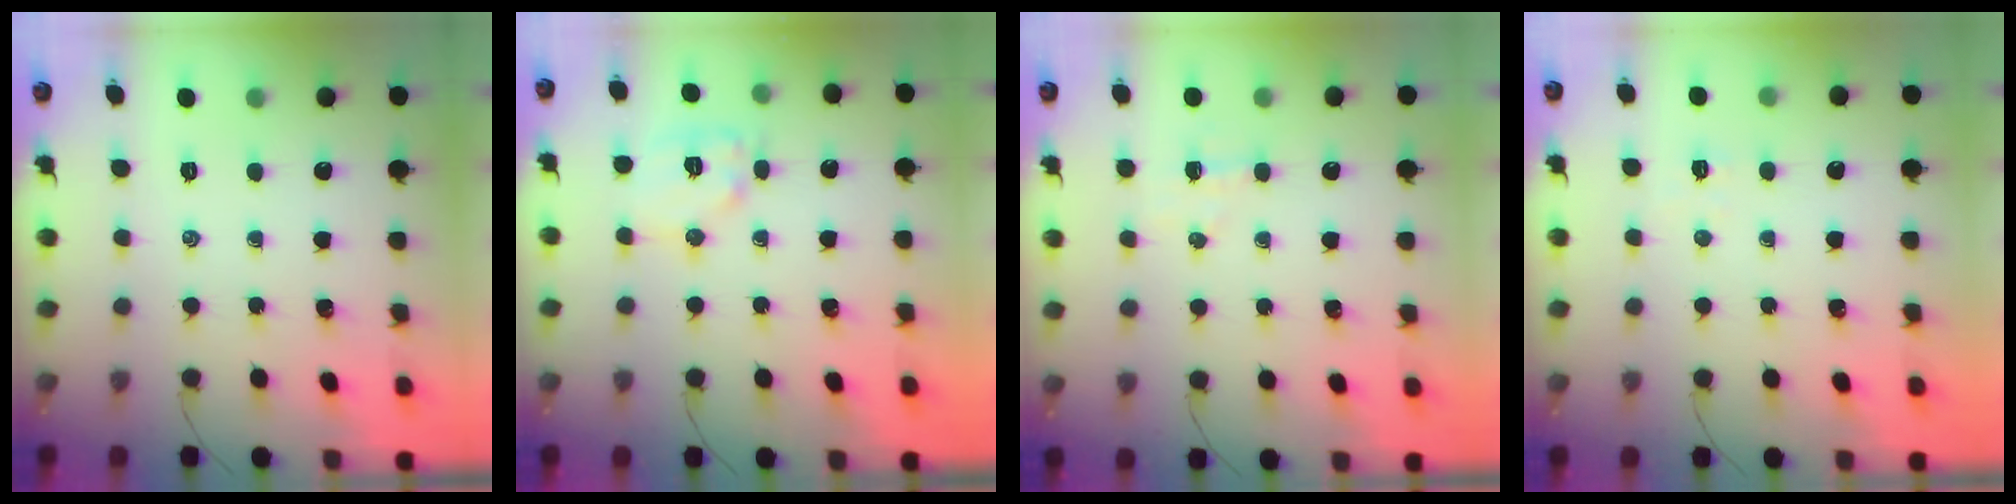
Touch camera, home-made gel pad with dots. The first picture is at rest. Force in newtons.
{"total": 9.8, "press": 9.8, "slide": 0.4}
{"total": 3.7, "press": 3.6, "slide": 0.8}
{"total": 2.9, "press": 2.8, "slide": 0.9}